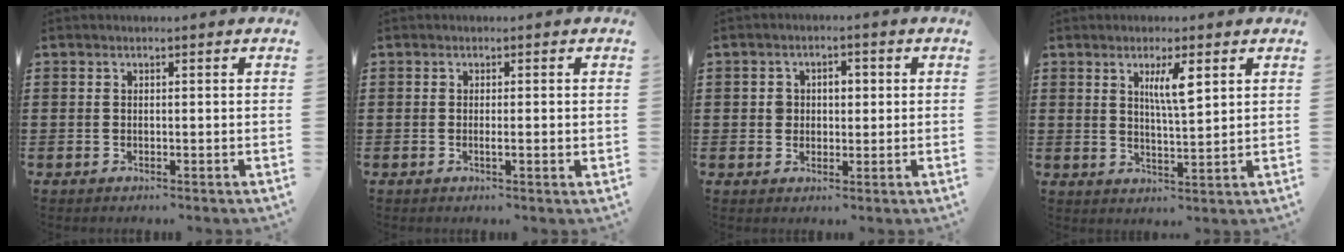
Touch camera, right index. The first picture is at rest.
{"total": 1.5, "force": [-0.3, 0.0, 1.4], "torque": [-0.023, -0.004, -0.005]}
{"total": 2.6, "force": [0.1, 2.2, 1.3], "torque": [-0.035, 0.012, -0.003]}
{"total": 4.9, "force": [2.2, 1.1, 4.3], "torque": [-0.083, 0.003, 0.032]}